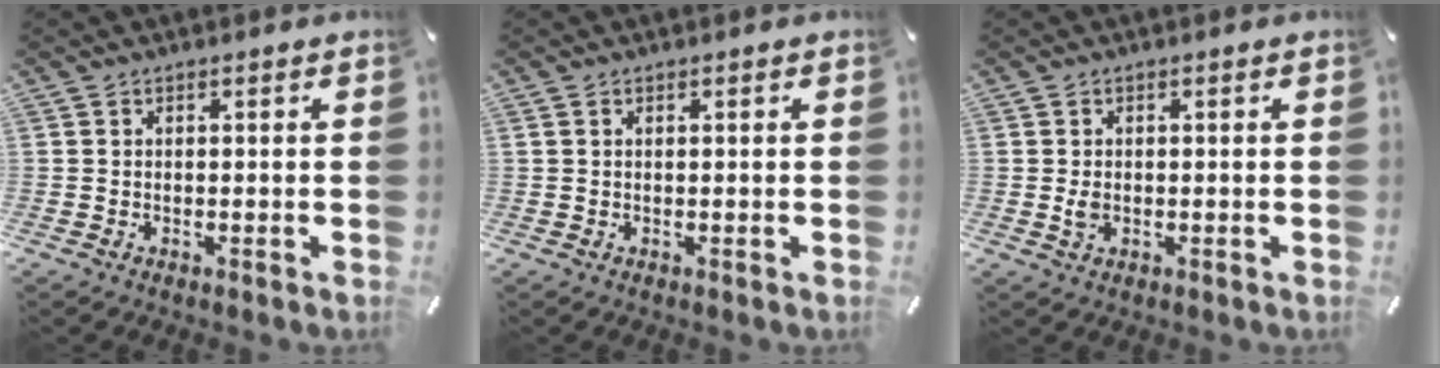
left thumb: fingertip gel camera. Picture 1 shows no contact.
{"total": 0.6, "force": [0.2, 0.5, 0.4], "torque": [-0.008, 0.003, 0.003]}
{"total": 1.8, "force": [-0.1, 1.2, 1.3], "torque": [-0.018, -0.001, -0.004]}